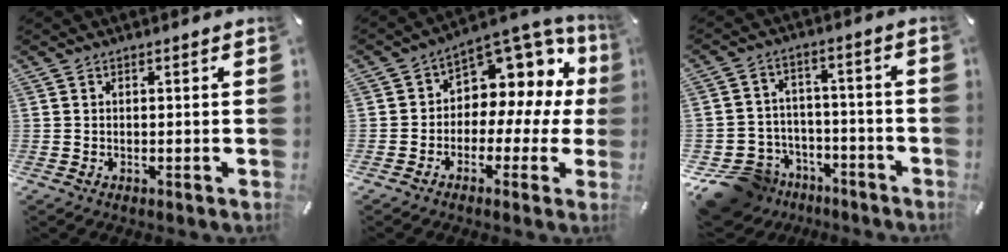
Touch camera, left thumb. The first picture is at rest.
{"total": 8.7, "force": [2.4, 7.0, 4.5], "torque": [-0.062, -0.038, 0.044]}
{"total": 11.3, "force": [-7.6, 8.1, 2.1], "torque": [-0.048, 0.051, -0.130]}